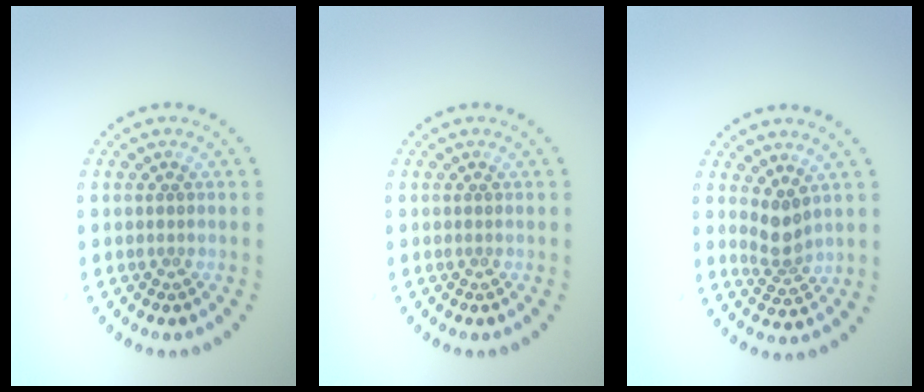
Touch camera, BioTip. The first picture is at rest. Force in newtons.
{"total": 0.0}
{"total": 2.5, "press": 1.9, "slide": 1.6}